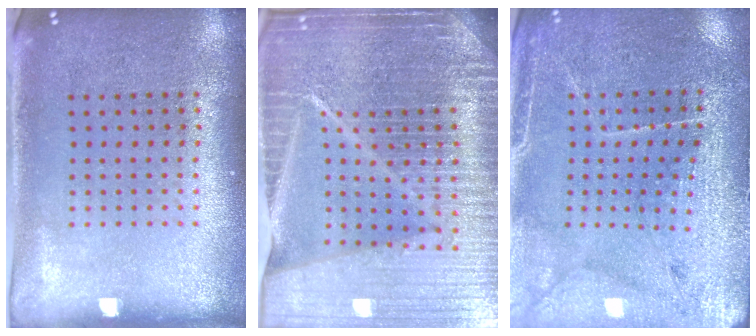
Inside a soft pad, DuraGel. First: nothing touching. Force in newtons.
{"total": 7.1, "press": 6.0, "slide": 3.7}
{"total": 3.0, "press": 2.9, "slide": 0.4}